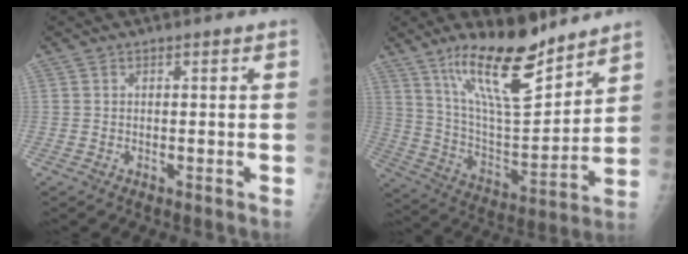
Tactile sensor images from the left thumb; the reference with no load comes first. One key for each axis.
{"total": 19.0, "fx": 13.5, "fy": 5.6, "fz": 12.2, "tx": -0.173, "ty": -0.087, "tz": 0.243}